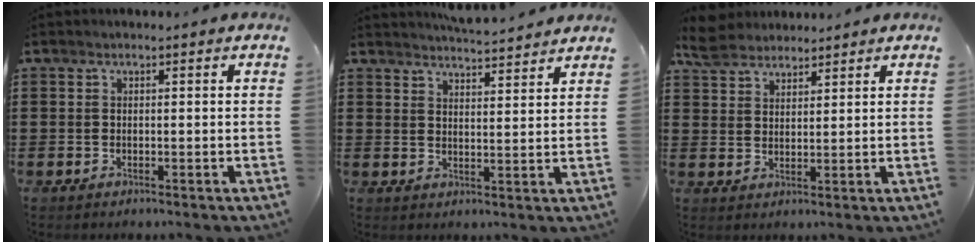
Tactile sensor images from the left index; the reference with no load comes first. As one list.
[{"total": 4.1, "force": [4.1, -0.3, 0.4], "torque": [-0.020, -0.018, 0.075]}, {"total": 4.9, "force": [4.4, 1.8, 1.1], "torque": [-0.039, -0.003, 0.084]}]